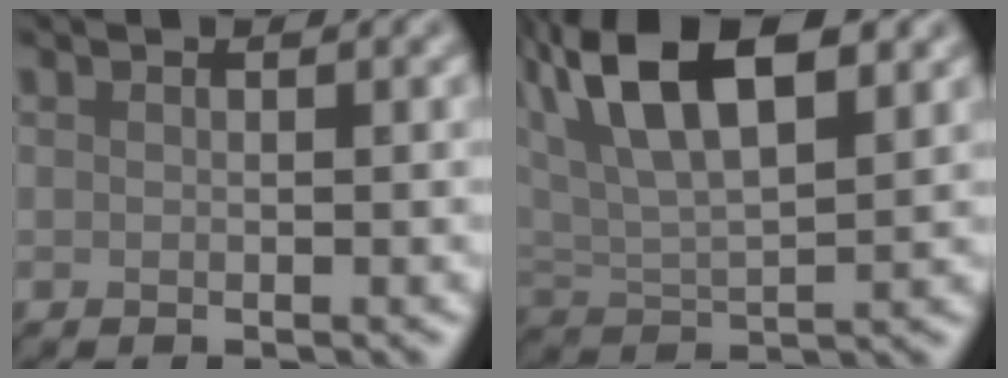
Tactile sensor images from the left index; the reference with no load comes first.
{"total": 11.1, "force": [5.8, 4.9, 8.1], "torque": [-0.153, 0.026, 0.091]}